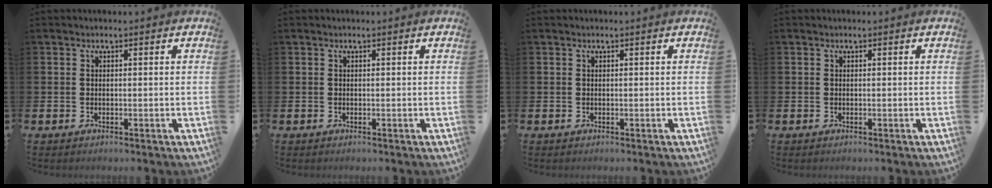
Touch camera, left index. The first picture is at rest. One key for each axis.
{"total": 0.0}
{"total": 0.0}
{"total": 0.0}